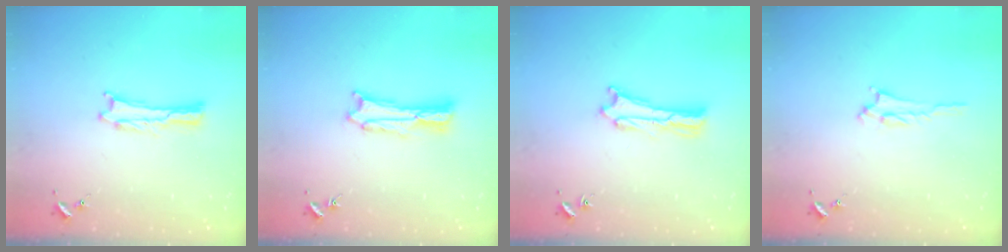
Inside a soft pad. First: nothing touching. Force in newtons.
{"total": 2.7, "press": 2.7, "slide": 0.3}
{"total": 1.8, "press": 1.8, "slide": 0.3}
{"total": 2.2, "press": 2.2, "slide": 0.3}